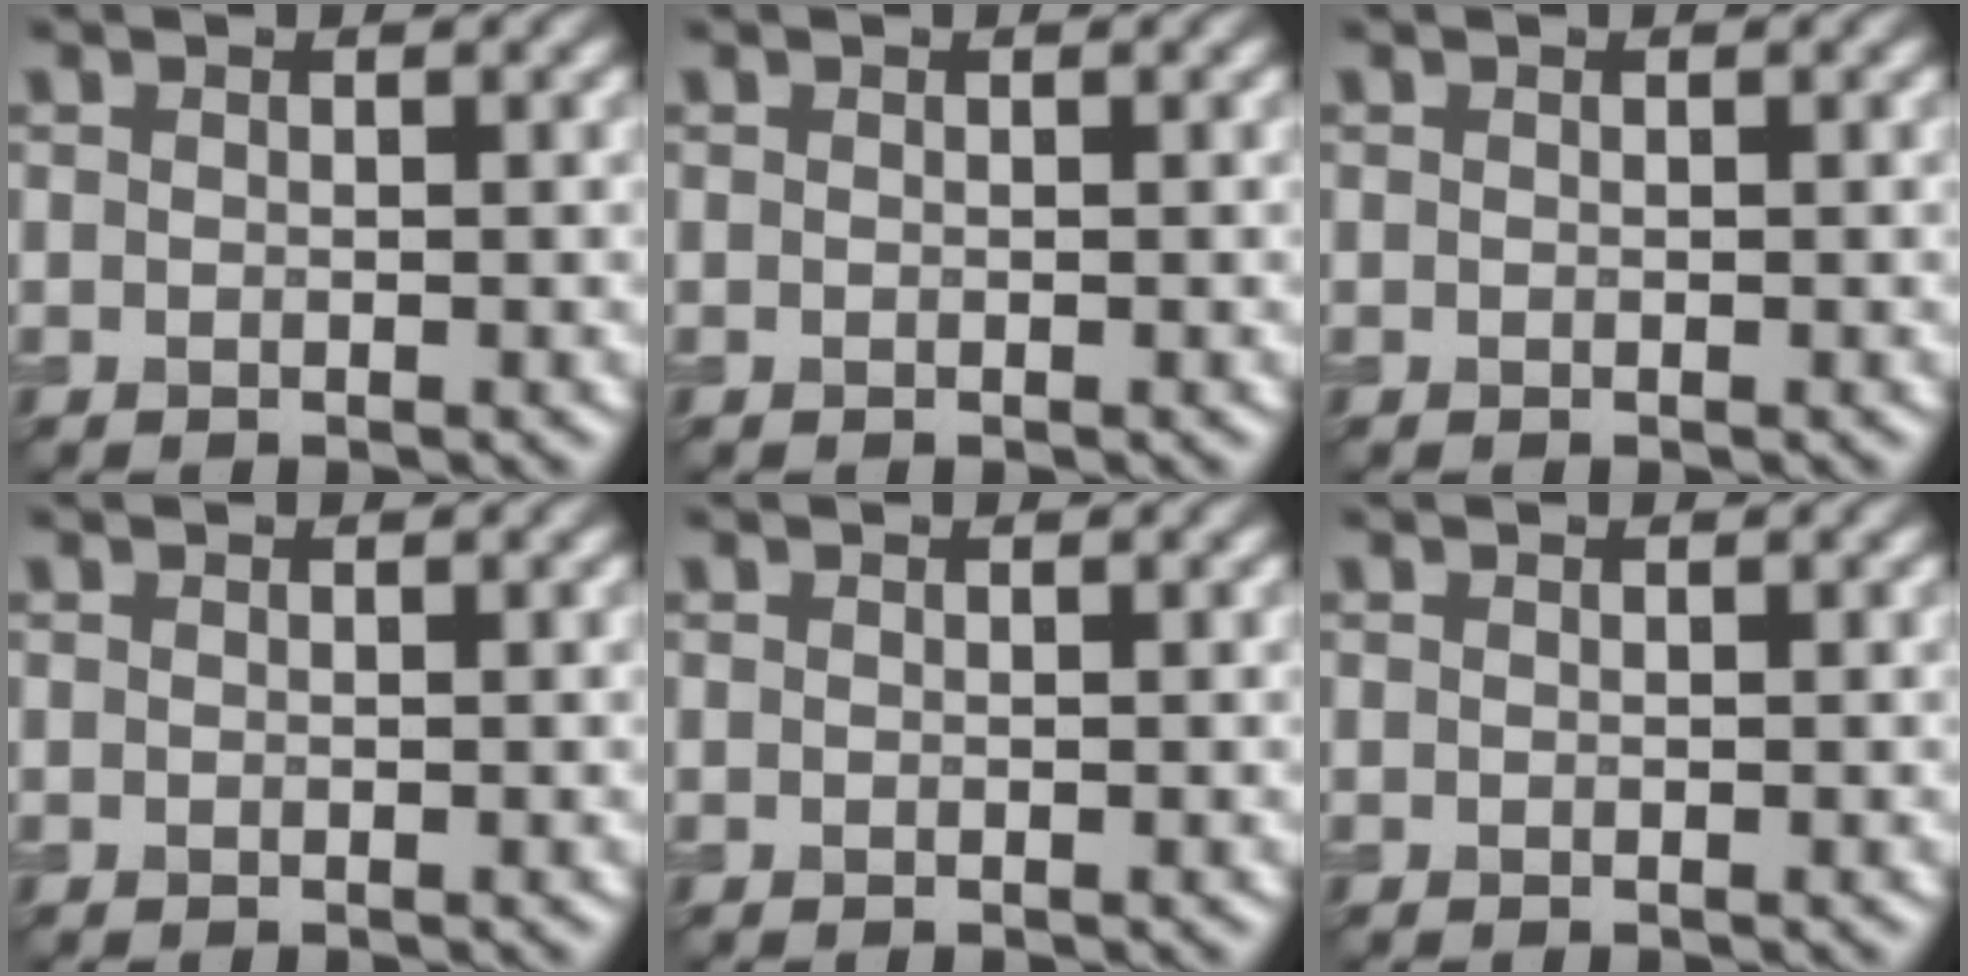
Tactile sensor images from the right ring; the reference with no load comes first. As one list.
[{"total": 0.0}, {"total": 0.0}, {"total": 0.0}, {"total": 0.0}, {"total": 0.0}]